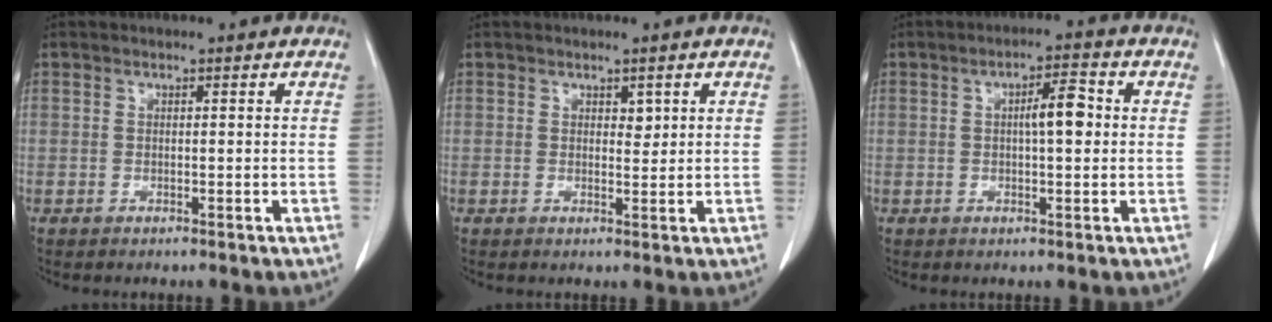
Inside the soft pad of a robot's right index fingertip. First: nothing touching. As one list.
[{"total": 1.3, "force": [0.7, 0.8, 0.8], "torque": [-0.007, -0.005, 0.011]}, {"total": 4.9, "force": [0.5, 1.1, 4.7], "torque": [-0.076, 0.010, 0.004]}]